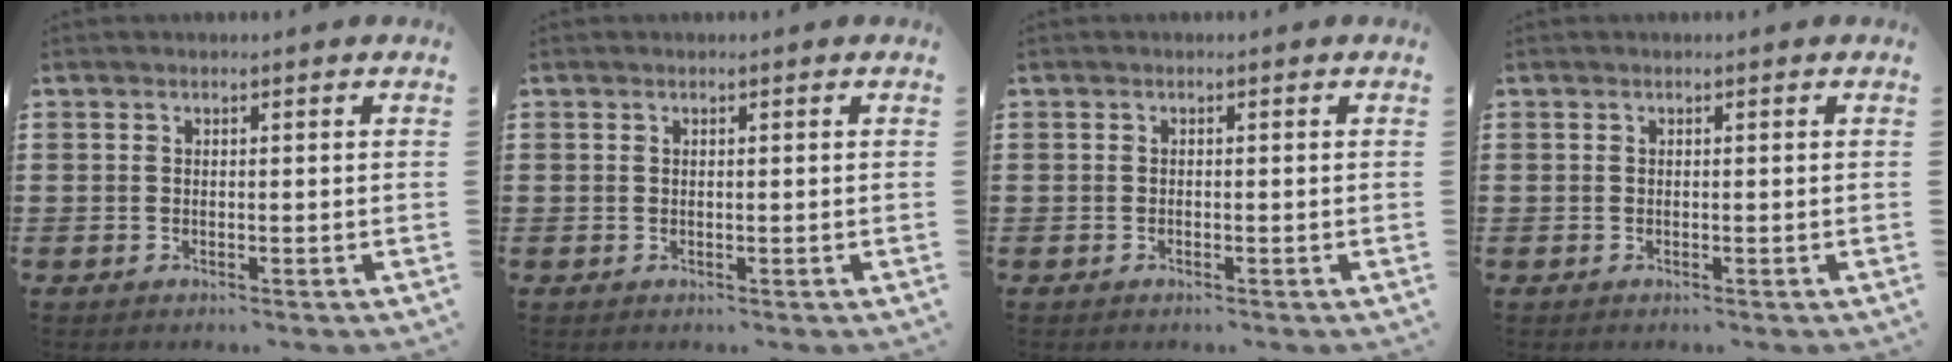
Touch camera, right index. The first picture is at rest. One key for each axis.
{"total": 0.0}
{"total": 0.0}
{"total": 0.0}